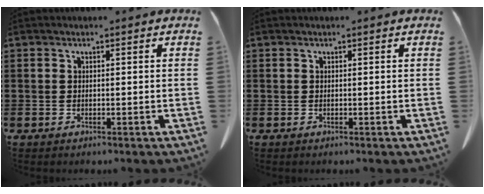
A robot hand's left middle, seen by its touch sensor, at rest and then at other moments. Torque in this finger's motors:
{"motor_torque": [0.00, 0.00, 0.00, 0.00]}